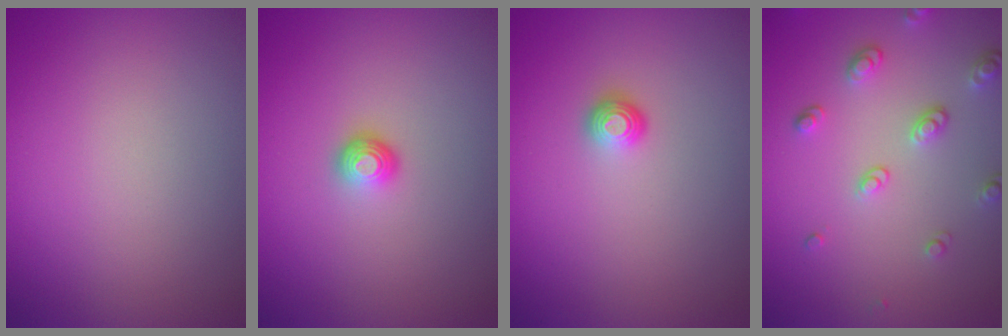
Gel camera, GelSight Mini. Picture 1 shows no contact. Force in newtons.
{"total": 1.5, "press": 1.1, "slide": 1.1}
{"total": 1.0, "press": 0.9, "slide": 0.4}
{"total": 2.6, "press": 2.4, "slide": 0.9}